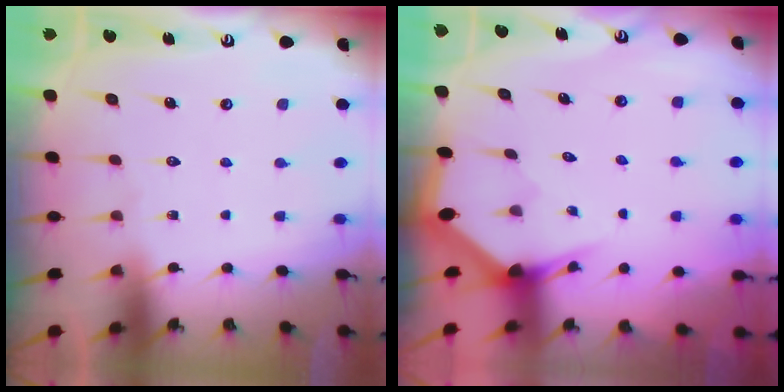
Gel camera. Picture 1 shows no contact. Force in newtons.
{"total": 2.9, "press": 2.9, "slide": 0.1}